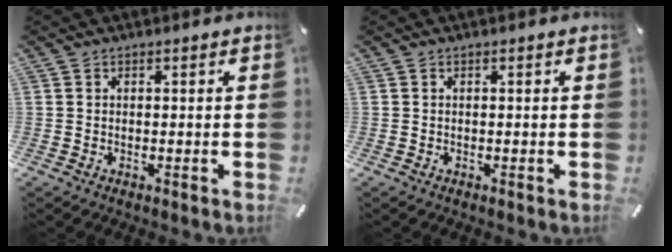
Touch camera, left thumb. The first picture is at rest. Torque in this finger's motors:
{"motor_torque": [-0.18, -0.18, 0.08, -0.03, 0.01]}